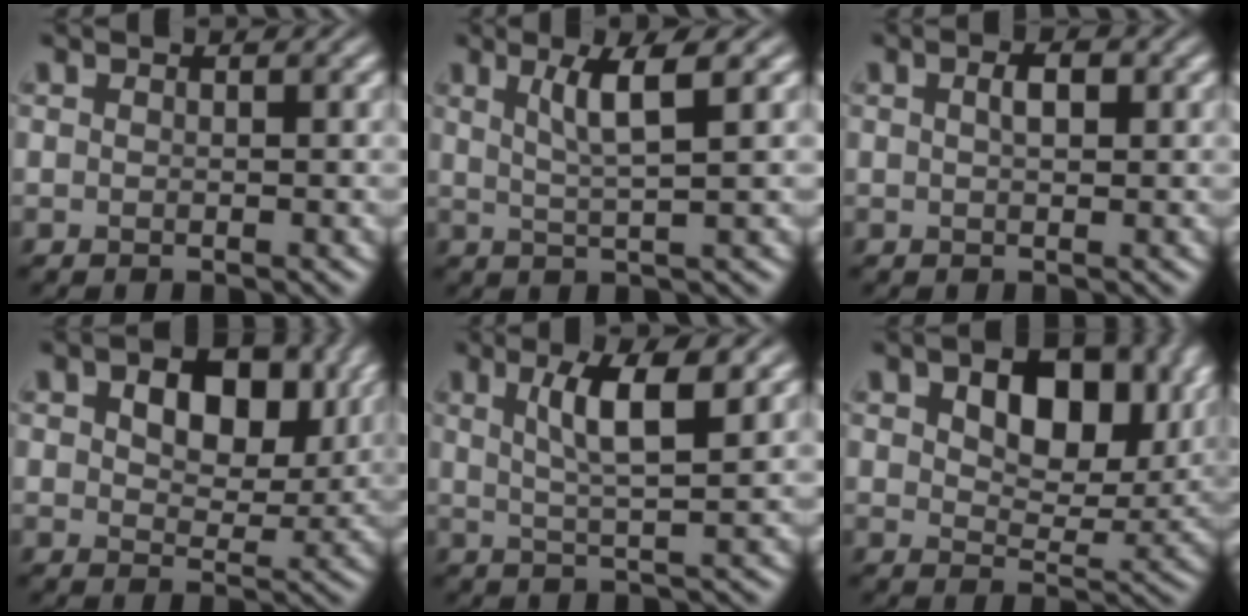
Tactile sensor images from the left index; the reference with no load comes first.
{"total": 3.8, "force": [1.6, 0.6, 3.4], "torque": [-0.055, 0.000, 0.030]}
{"total": 1.7, "force": [0.5, 0.7, 1.5], "torque": [-0.027, 0.002, 0.007]}
{"total": 7.6, "force": [2.7, 4.7, 5.4], "torque": [-0.085, -0.004, 0.037]}
{"total": 5.3, "force": [2.1, 1.1, 4.7], "torque": [-0.080, -0.002, 0.036]}
{"total": 9.8, "force": [3.6, 5.7, 7.1], "torque": [-0.108, -0.005, 0.059]}